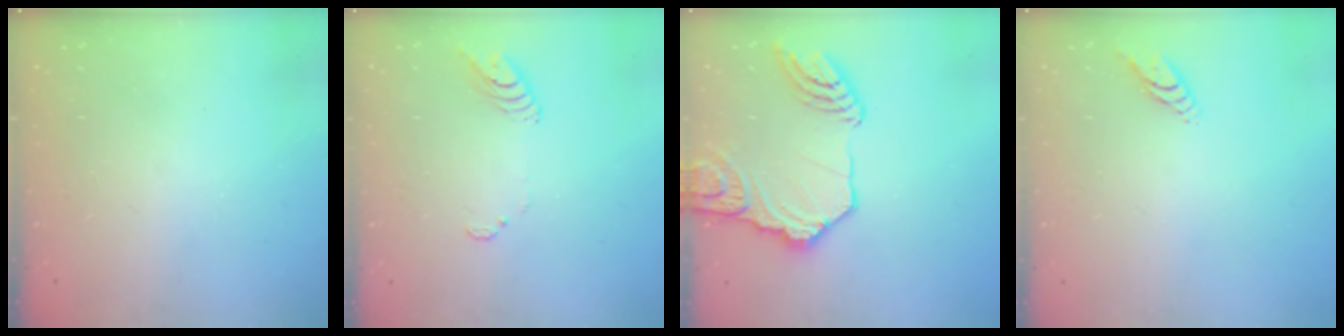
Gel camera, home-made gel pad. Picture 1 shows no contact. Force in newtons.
{"total": 6.9, "press": 6.8, "slide": 0.7}
{"total": 18.3, "press": 18.2, "slide": 2.1}
{"total": 4.9, "press": 4.9, "slide": 0.3}